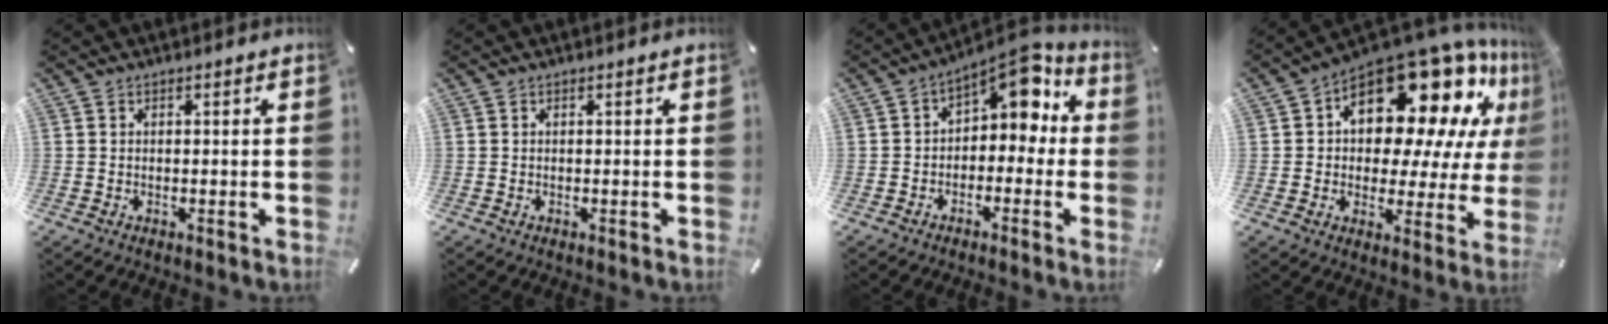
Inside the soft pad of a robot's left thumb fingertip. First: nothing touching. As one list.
[{"total": 0.0}, {"total": 7.6, "force": [3.8, 4.6, 4.6], "torque": [-0.064, -0.035, 0.061]}, {"total": 19.9, "force": [11.4, 11.2, 12.0], "torque": [-0.167, -0.094, 0.192]}]